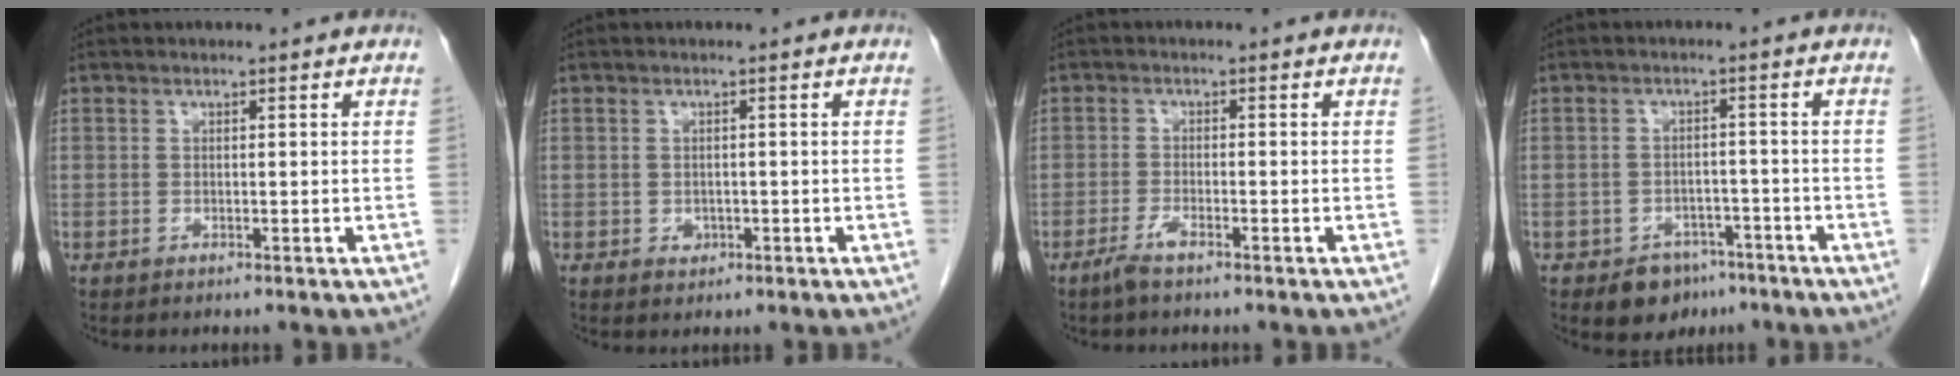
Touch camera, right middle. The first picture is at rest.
{"total": 1.3, "force": [-0.4, 1.1, 0.6], "torque": [-0.010, 0.003, -0.001]}
{"total": 2.5, "force": [-1.9, 0.2, 1.7], "torque": [-0.040, -0.003, -0.039]}
{"total": 5.5, "force": [-3.8, 3.7, 1.5], "torque": [-0.017, 0.008, -0.050]}